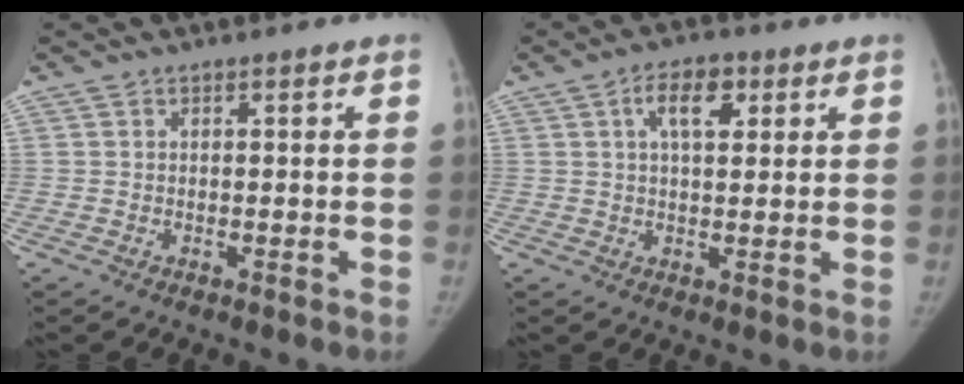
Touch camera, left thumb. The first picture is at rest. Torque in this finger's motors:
{"motor_torque": [-0.01, 0.13, 0.18, 0.21, 0.01]}